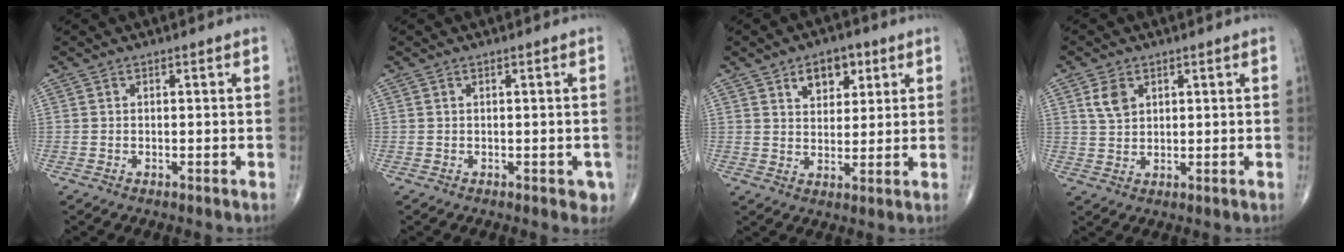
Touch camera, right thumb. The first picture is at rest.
{"total": 2.2, "force": [-0.6, 1.2, 1.7], "torque": [-0.001, 0.001, -0.006]}
{"total": 7.2, "force": [3.6, 4.6, 4.2], "torque": [-0.031, -0.015, 0.053]}
{"total": 4.2, "force": [1.9, 2.8, 2.4], "torque": [-0.038, -0.006, 0.040]}